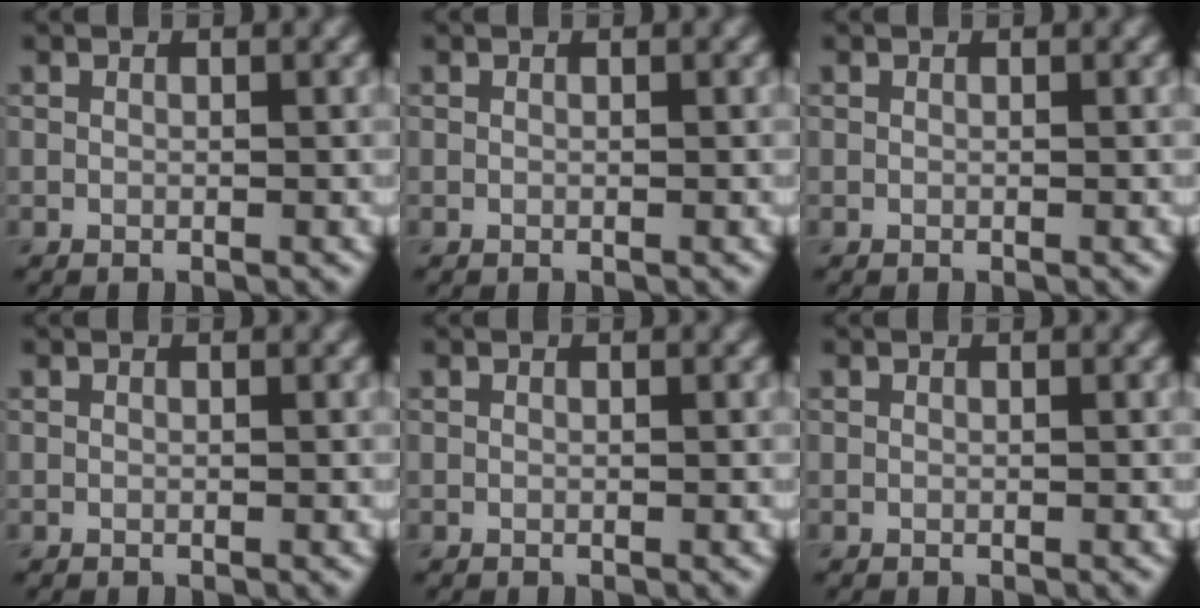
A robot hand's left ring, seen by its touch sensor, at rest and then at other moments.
{"total": 0.0}
{"total": 0.0}
{"total": 0.0}
{"total": 0.0}
{"total": 0.0}